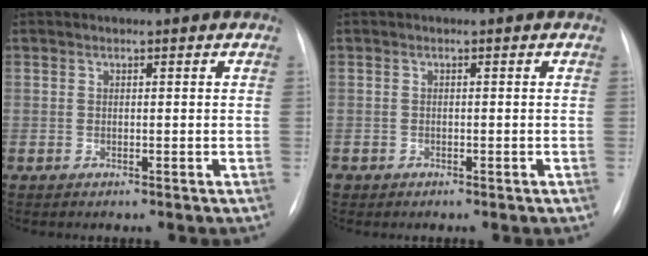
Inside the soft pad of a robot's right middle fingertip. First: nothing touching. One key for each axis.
{"total": 1.0, "fx": -0.6, "fy": 0.8, "fz": 0.3, "tx": -0.009, "ty": 0.002, "tz": -0.006}